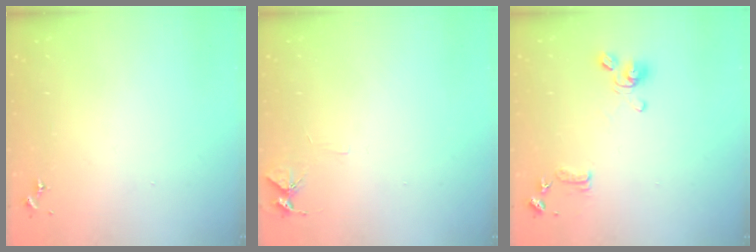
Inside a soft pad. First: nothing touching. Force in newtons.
{"total": 5.4, "press": 5.4, "slide": 0.6}
{"total": 9.8, "press": 9.7, "slide": 1.7}